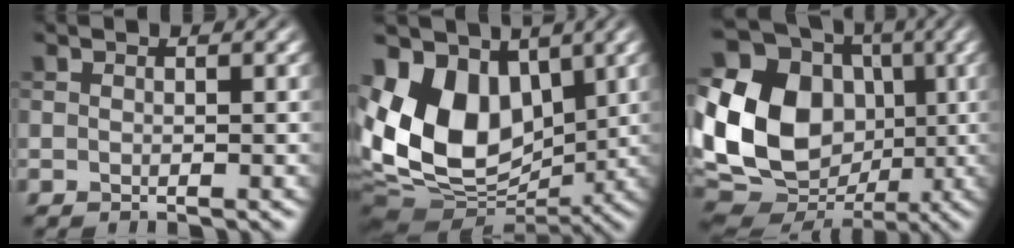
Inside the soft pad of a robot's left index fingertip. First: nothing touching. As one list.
[{"total": 11.6, "force": [1.5, 8.0, 8.3], "torque": [-0.172, -0.006, 0.016]}, {"total": 18.6, "force": [-0.4, 15.2, 10.7], "torque": [-0.248, 0.013, -0.012]}]